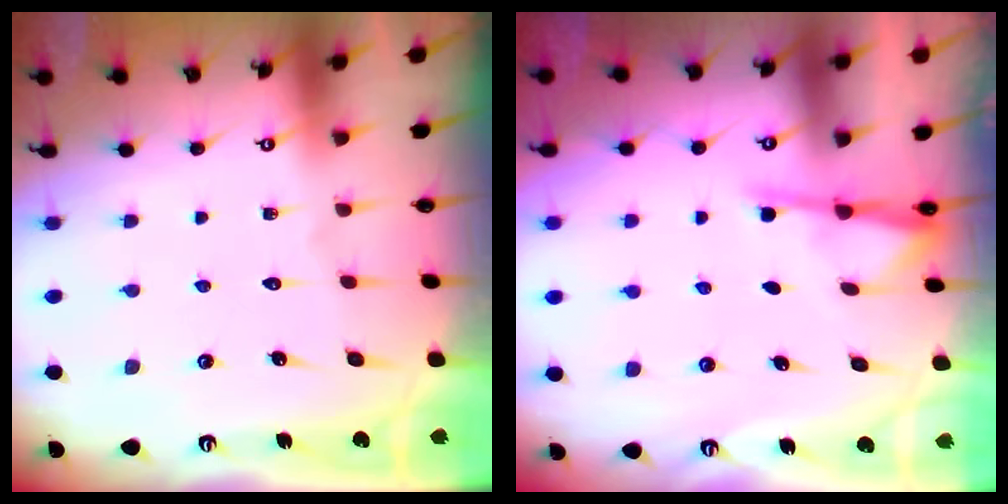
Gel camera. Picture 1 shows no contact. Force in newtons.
{"total": 2.8, "press": 2.7, "slide": 0.5}